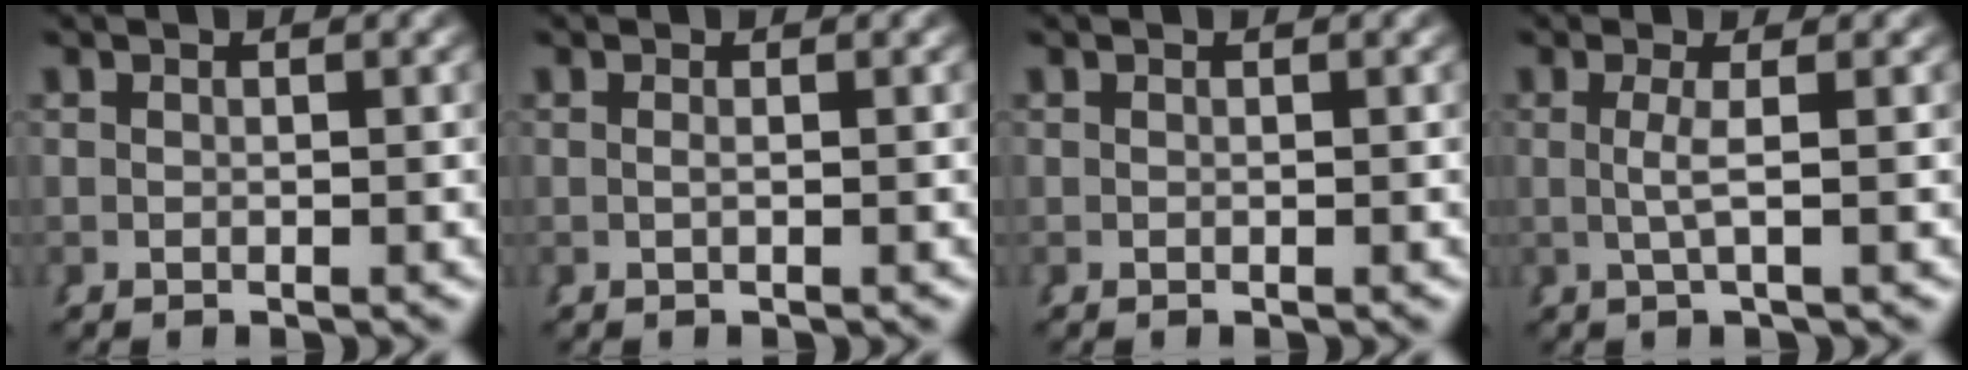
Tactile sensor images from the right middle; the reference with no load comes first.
{"total": 0.6, "force": [-0.2, -0.4, 0.4], "torque": [-0.012, -0.007, -0.001]}
{"total": 0.0}
{"total": 2.1, "force": [0.5, -0.9, 1.8], "torque": [-0.035, -0.003, 0.012]}